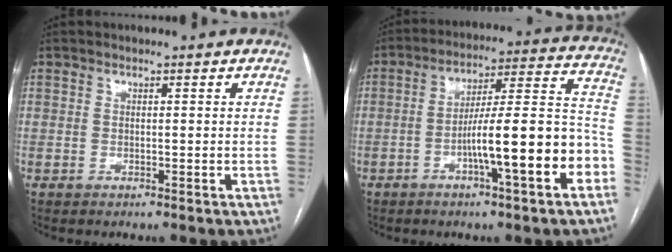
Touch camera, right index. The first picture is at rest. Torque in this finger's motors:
{"motor_torque": [2.14, 0.00, 1.02, 0.21]}